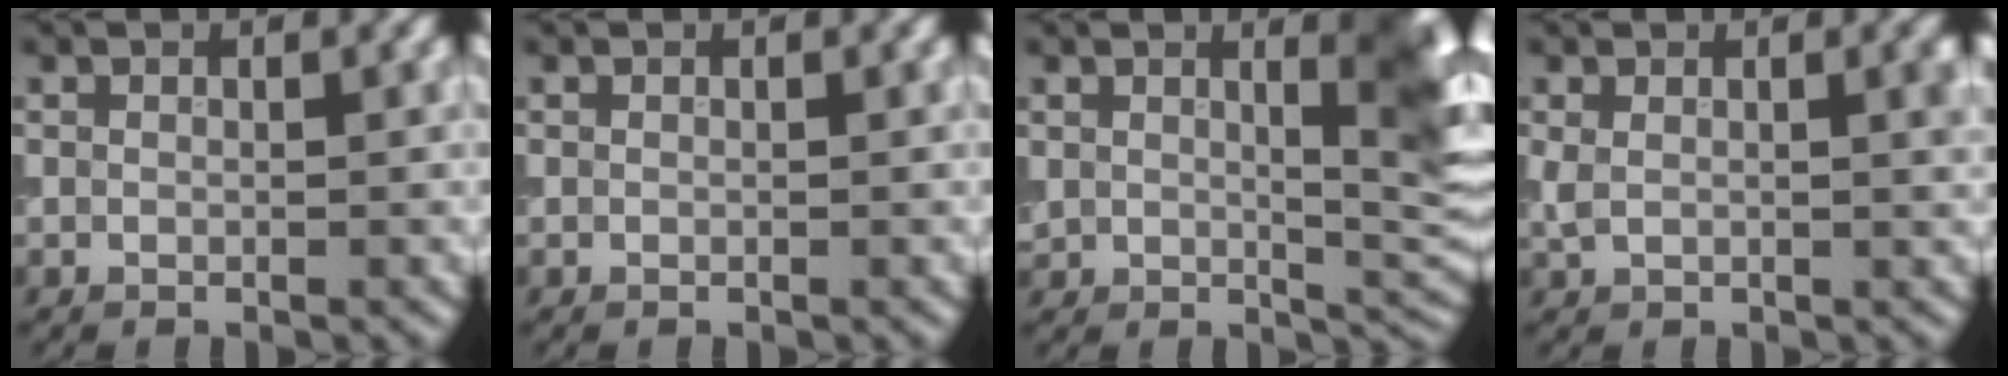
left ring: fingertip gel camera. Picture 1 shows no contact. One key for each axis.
{"total": 0.0}
{"total": 6.4, "fx": 2.2, "fy": 2.3, "fz": 5.6, "tx": -0.070, "ty": -0.006, "tz": 0.039}
{"total": 2.8, "fx": 0.8, "fy": 1.1, "fz": 2.5, "tx": -0.043, "ty": 0.001, "tz": 0.012}